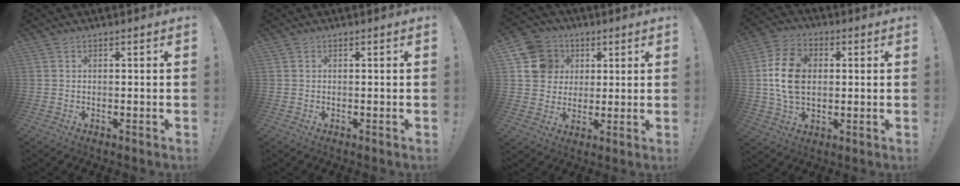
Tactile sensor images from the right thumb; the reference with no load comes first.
{"total": 0.0}
{"total": 12.3, "force": [4.0, 11.1, 3.5], "torque": [-0.046, -0.009, 0.084]}
{"total": 14.4, "force": [0.9, 10.3, 10.1], "torque": [-0.176, 0.001, 0.014]}